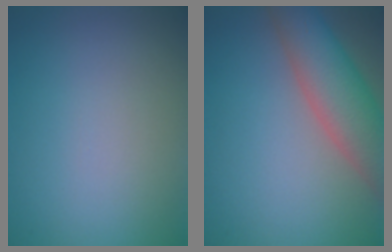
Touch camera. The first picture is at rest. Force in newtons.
{"total": 7.1, "press": 7.0, "slide": 0.7}